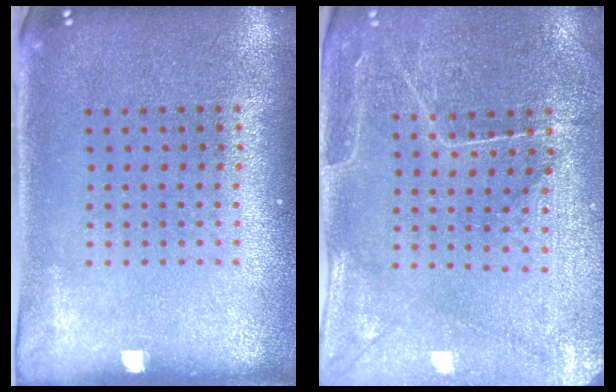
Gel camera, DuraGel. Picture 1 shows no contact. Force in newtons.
{"total": 0.7, "press": 0.5, "slide": 0.4}